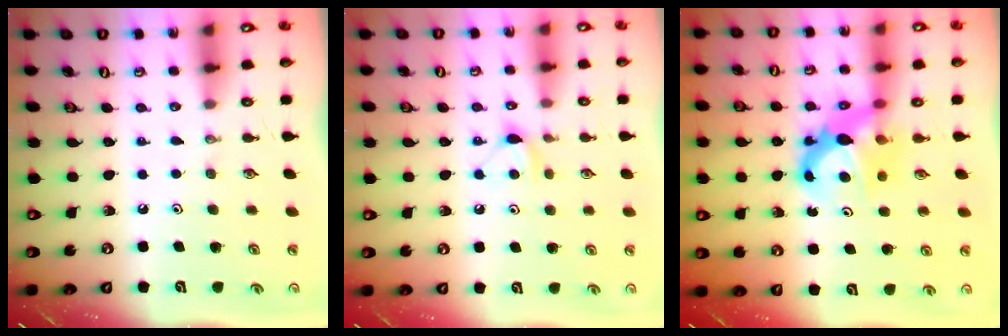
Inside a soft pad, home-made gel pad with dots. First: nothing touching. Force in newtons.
{"total": 6.4, "press": 6.4, "slide": 0.8}
{"total": 7.9, "press": 7.8, "slide": 0.5}